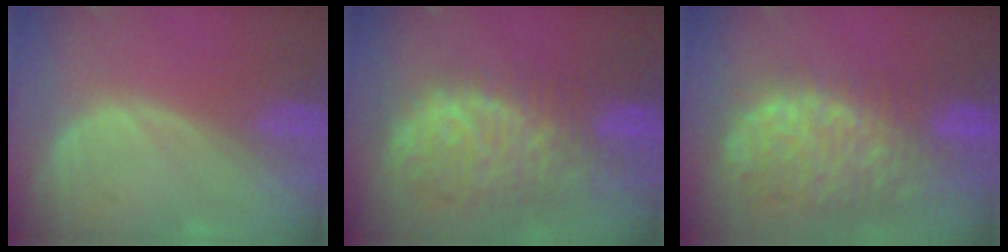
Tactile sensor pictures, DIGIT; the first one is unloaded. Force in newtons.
{"total": 11.0, "press": 9.4, "slide": 5.7}
{"total": 13.1, "press": 10.9, "slide": 7.3}